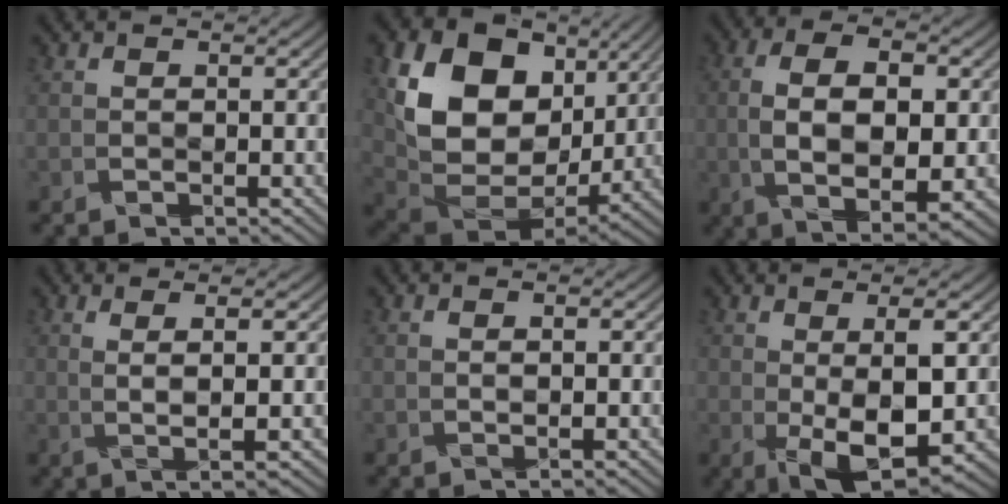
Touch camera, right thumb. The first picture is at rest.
{"total": 16.0, "force": [5.0, 11.5, 10.0], "torque": [-0.212, -0.002, 0.106]}
{"total": 10.2, "force": [-0.2, 5.1, 8.9], "torque": [-0.172, -0.006, -0.001]}
{"total": 4.2, "force": [1.0, 0.4, 4.0], "torque": [-0.078, 0.003, 0.022]}
{"total": 1.0, "force": [0.1, 0.2, 0.9], "torque": [-0.019, 0.000, 0.002]}
{"total": 7.5, "force": [-0.5, 2.5, 7.1], "torque": [-0.129, -0.006, -0.003]}